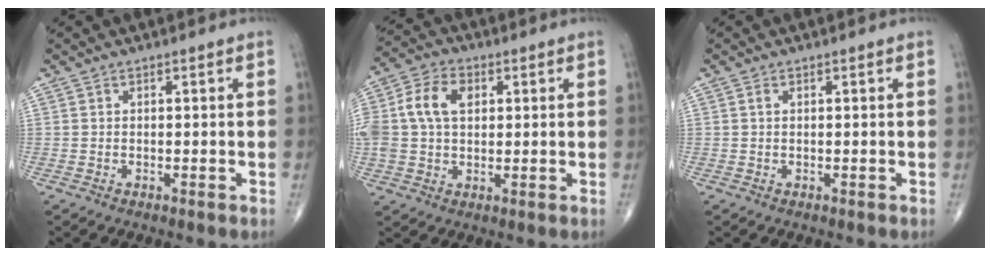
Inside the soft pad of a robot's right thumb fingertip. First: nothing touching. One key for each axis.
{"total": 11.8, "fx": 2.3, "fy": 8.2, "fz": 8.2, "tx": -0.175, "ty": 0.016, "tz": 0.040}
{"total": 0.5, "fx": 0.1, "fy": 0.2, "fz": 0.5, "tx": -0.012, "ty": 0.001, "tz": 0.001}